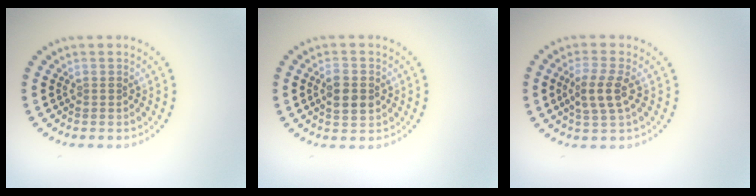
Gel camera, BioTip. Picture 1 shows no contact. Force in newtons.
{"total": 2.6, "press": 2.6, "slide": 0.2}
{"total": 2.9, "press": 2.6, "slide": 1.2}